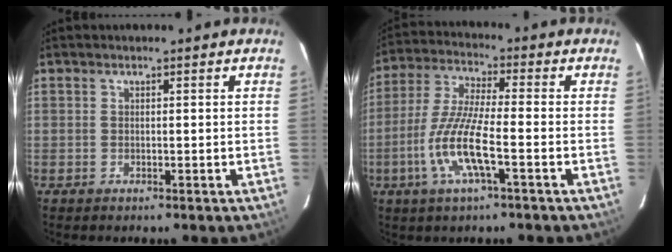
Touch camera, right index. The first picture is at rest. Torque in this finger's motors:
{"motor_torque": [1.41, -0.73, 0.84, 0.21]}